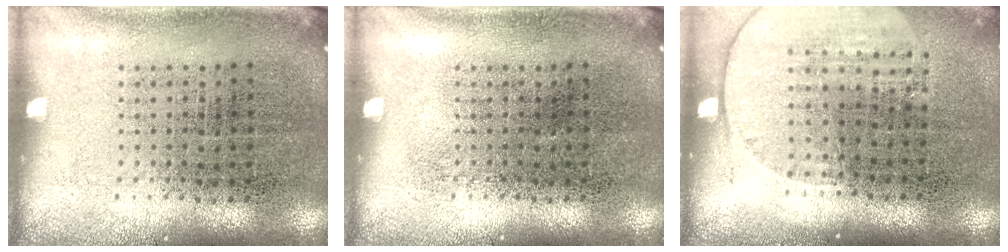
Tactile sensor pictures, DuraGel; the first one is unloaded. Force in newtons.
{"total": 0.0}
{"total": 1.7, "press": 1.5, "slide": 0.7}